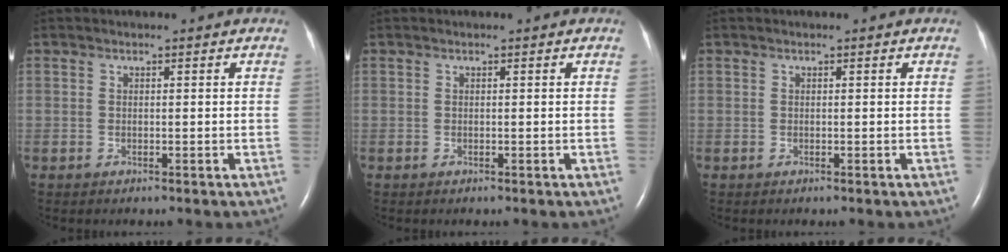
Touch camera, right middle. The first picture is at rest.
{"total": 0.0}
{"total": 0.0}